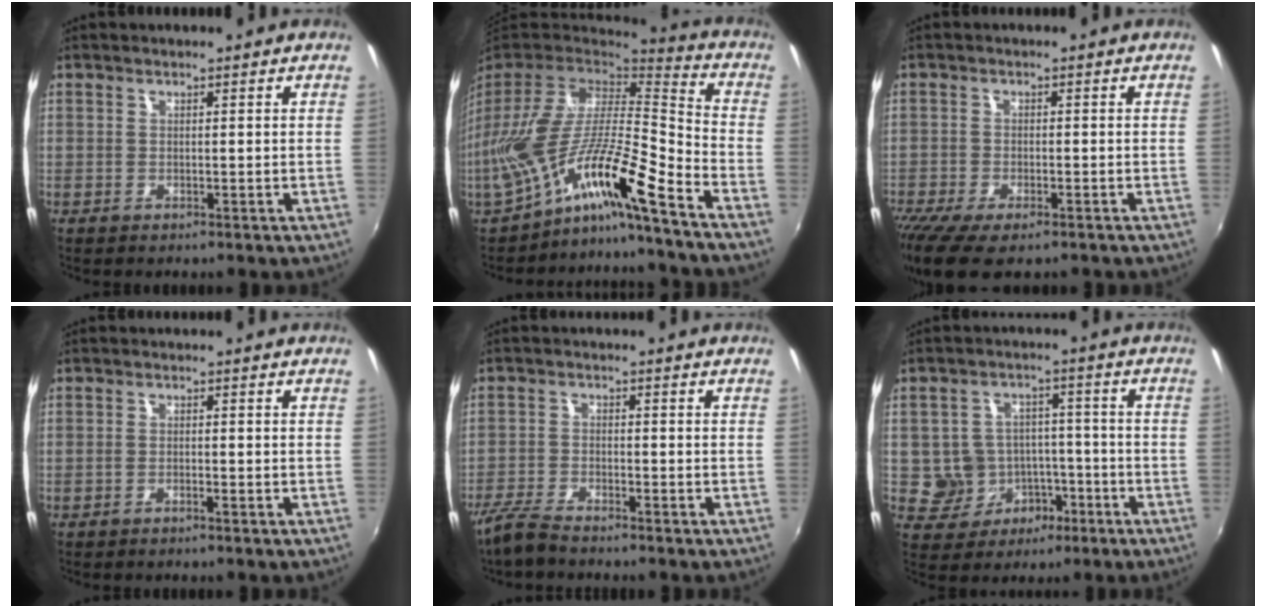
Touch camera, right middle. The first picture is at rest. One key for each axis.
{"total": 15.3, "fx": -10.6, "fy": 0.9, "fz": 10.9, "tx": -0.189, "ty": -0.017, "tz": -0.205}
{"total": 10.4, "fx": -7.4, "fy": 3.4, "fz": 6.5, "tx": -0.155, "ty": -0.049, "tz": -0.131}
{"total": 1.0, "fx": -0.9, "fy": 0.2, "fz": 0.5, "tx": -0.013, "ty": 0.000, "tz": -0.019}
{"total": 5.1, "fx": -4.5, "fy": 0.8, "fz": 2.2, "tx": -0.064, "ty": -0.011, "tz": -0.092}
{"total": 8.6, "fx": -3.3, "fy": 7.5, "fz": 2.6, "tx": -0.062, "ty": 0.019, "tz": -0.034}